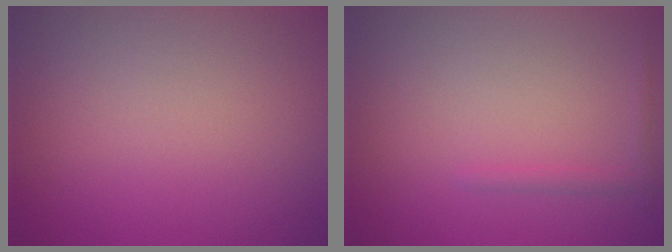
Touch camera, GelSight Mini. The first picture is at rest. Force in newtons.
{"total": 0.8, "press": 0.8, "slide": 0.1}